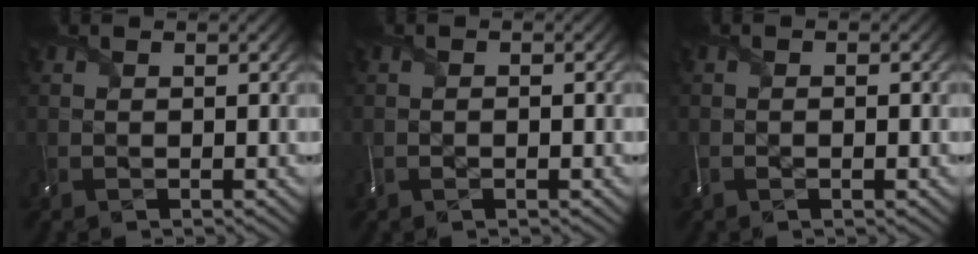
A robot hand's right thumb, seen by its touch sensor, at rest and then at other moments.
{"total": 1.6, "force": [-0.7, 0.7, 1.2], "torque": [-0.014, -0.009, -0.010]}
{"total": 1.6, "force": [-0.9, 0.4, 1.3], "torque": [-0.016, -0.008, -0.014]}